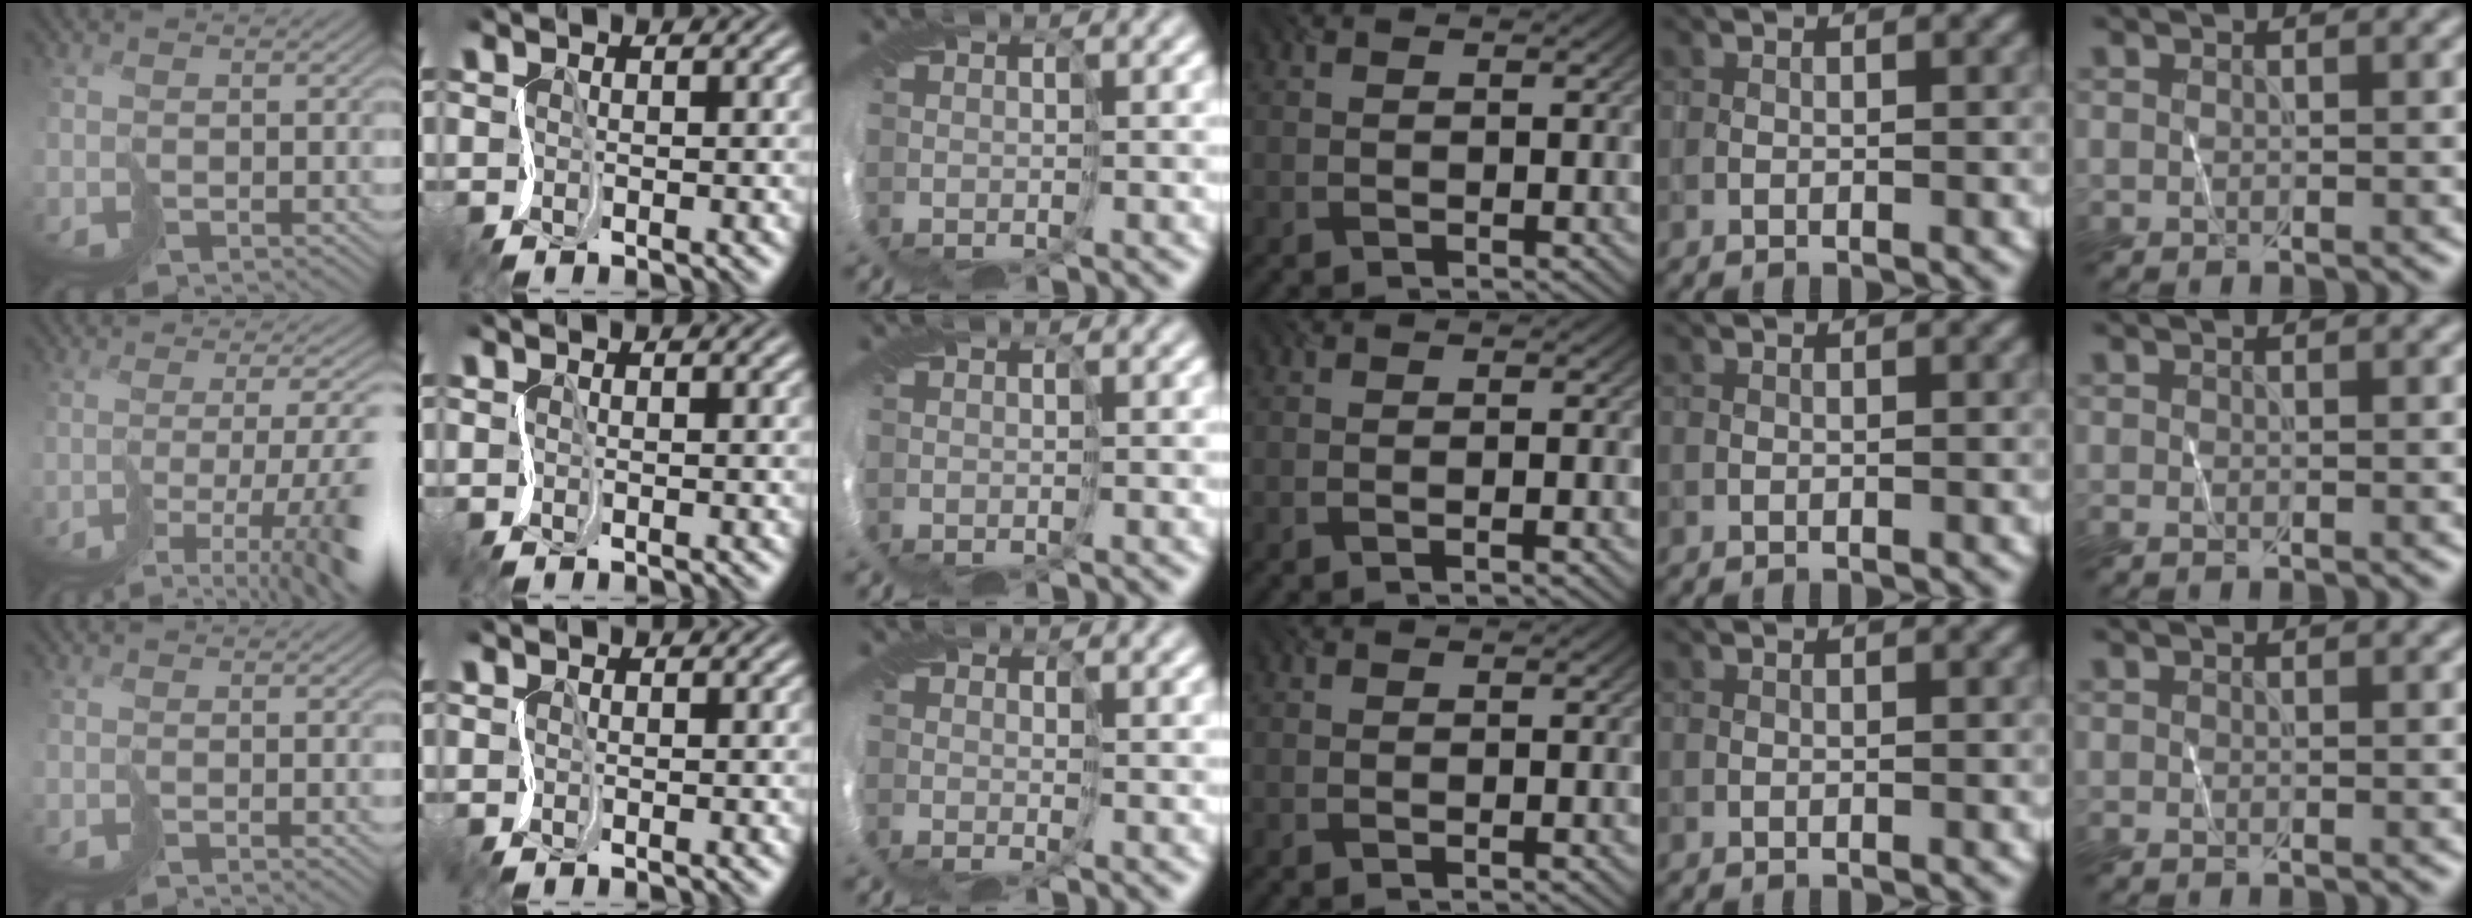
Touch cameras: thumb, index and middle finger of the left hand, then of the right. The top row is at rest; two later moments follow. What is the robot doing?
{"motion": "cut", "object": "paper"}